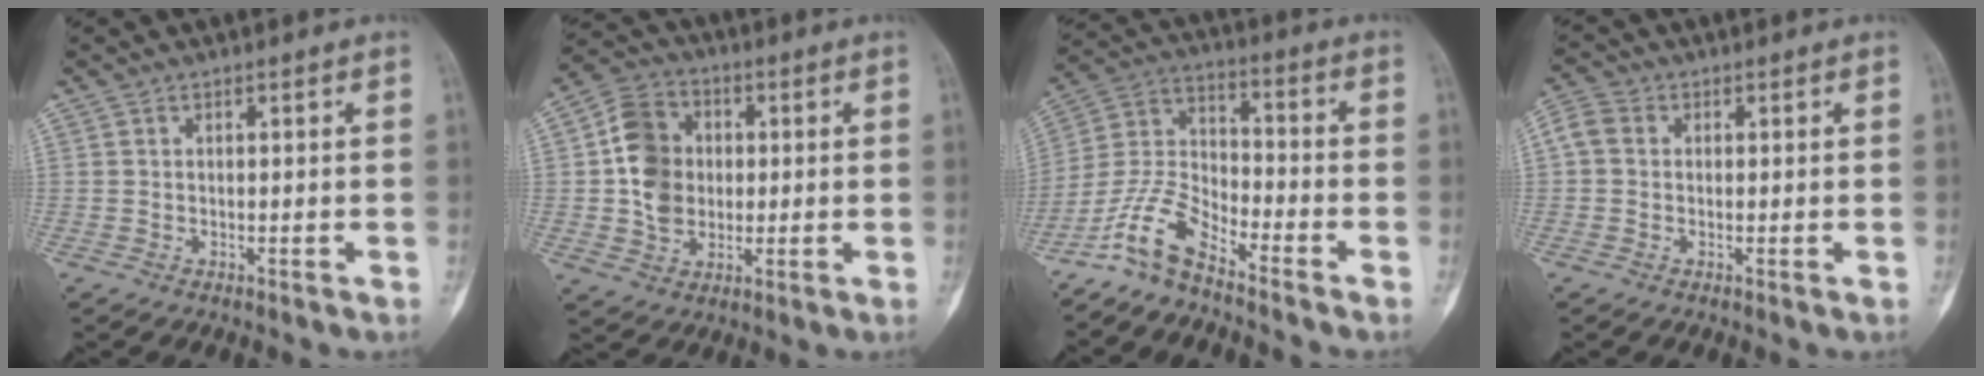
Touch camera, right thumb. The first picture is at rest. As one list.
[{"total": 11.2, "force": [0.5, 9.2, 6.3], "torque": [-0.089, 0.011, 0.005]}, {"total": 9.4, "force": [-7.5, 2.8, 4.9], "torque": [-0.108, 0.068, -0.161]}, {"total": 4.4, "force": [0.5, 3.7, 2.4], "torque": [-0.052, 0.017, 0.005]}]